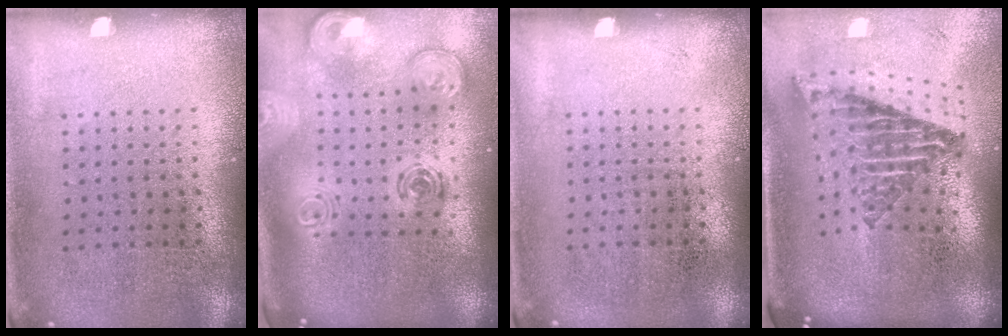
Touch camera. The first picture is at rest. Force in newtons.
{"total": 2.8, "press": 2.0, "slide": 2.0}
{"total": 0.0}
{"total": 2.7, "press": 1.8, "slide": 2.0}